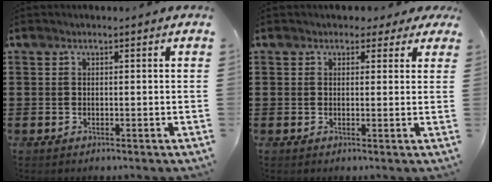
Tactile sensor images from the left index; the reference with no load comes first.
{"total": 1.8, "force": [1.2, 1.2, 0.5], "torque": [-0.010, 0.007, 0.020]}